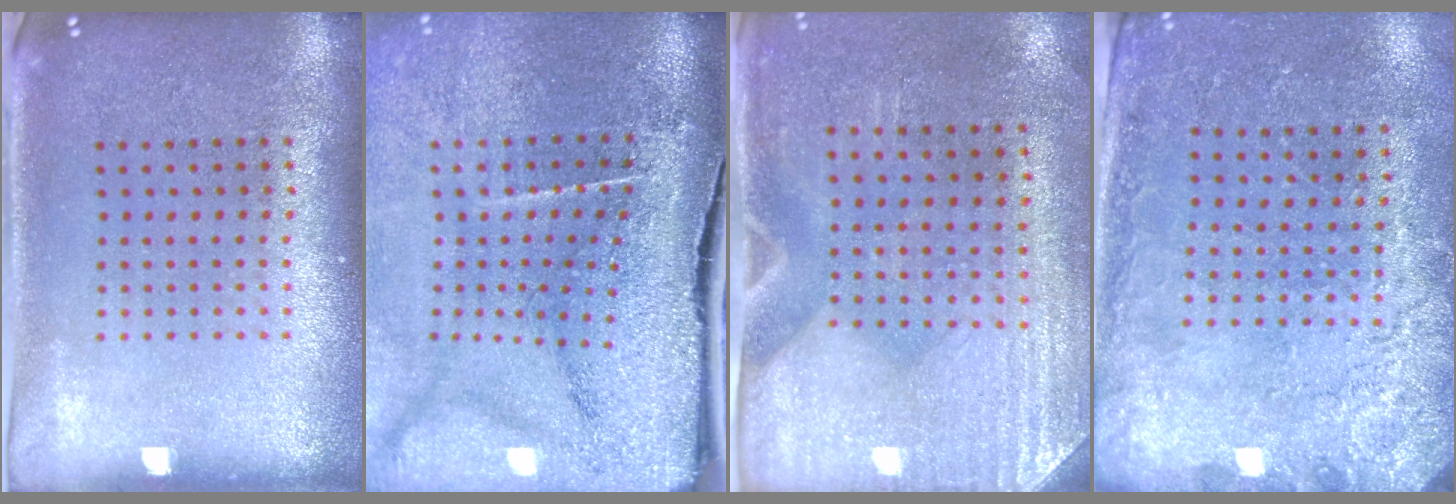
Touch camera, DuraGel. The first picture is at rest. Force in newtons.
{"total": 4.7, "press": 3.8, "slide": 2.8}
{"total": 3.0, "press": 2.6, "slide": 1.5}
{"total": 2.6, "press": 2.3, "slide": 1.1}